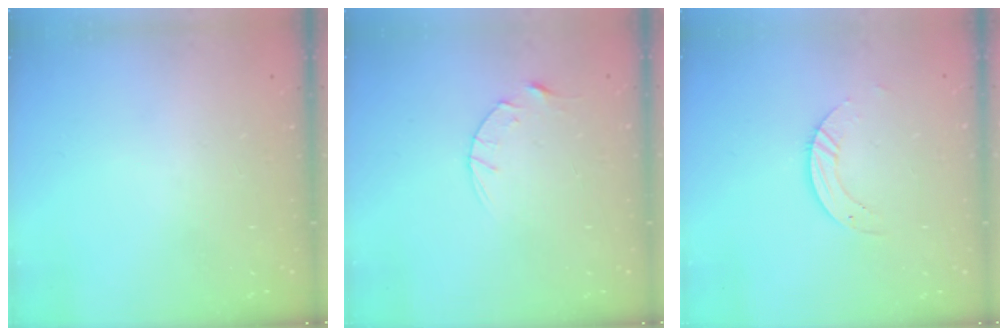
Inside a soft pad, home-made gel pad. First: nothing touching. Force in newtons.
{"total": 4.5, "press": 4.5, "slide": 0.3}
{"total": 3.8, "press": 3.8, "slide": 0.2}